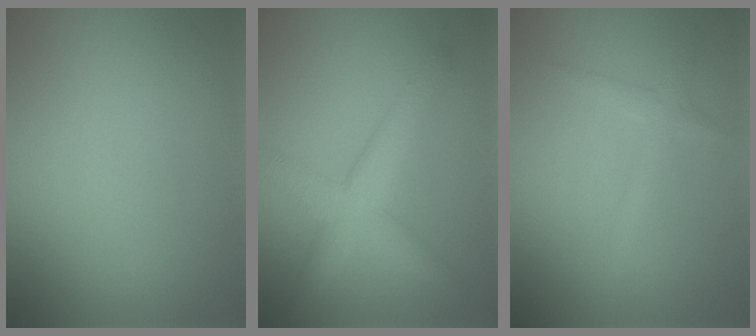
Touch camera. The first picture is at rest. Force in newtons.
{"total": 4.6, "press": 4.6, "slide": 0.1}
{"total": 1.6, "press": 1.6, "slide": 0.1}